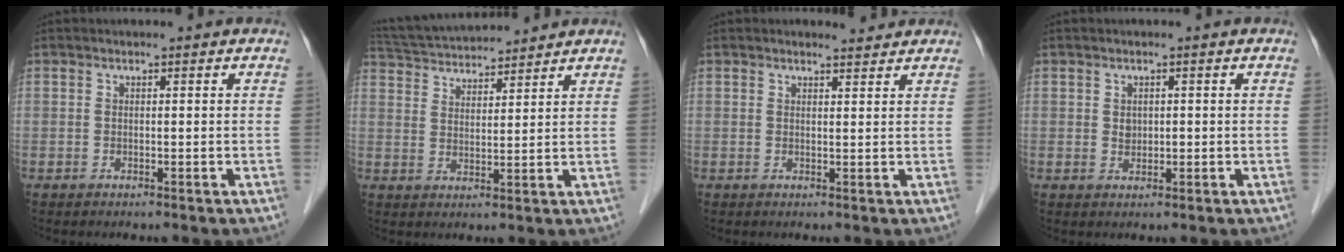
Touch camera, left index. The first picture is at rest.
{"total": 11.5, "force": [10.9, 1.1, 3.5], "torque": [-0.075, 0.031, 0.185]}
{"total": 1.8, "force": [1.8, 0.3, 0.1], "torque": [-0.011, -0.005, 0.024]}
{"total": 1.4, "force": [0.1, 1.2, 0.7], "torque": [-0.014, 0.000, 0.005]}